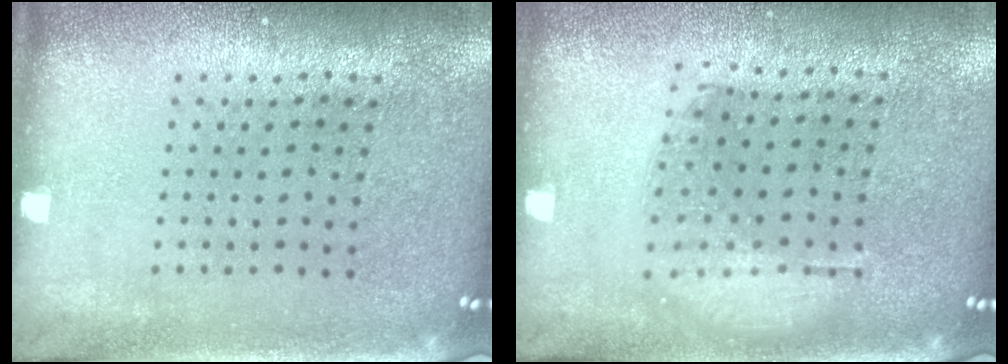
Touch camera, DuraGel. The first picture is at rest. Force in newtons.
{"total": 1.1, "press": 1.0, "slide": 0.4}